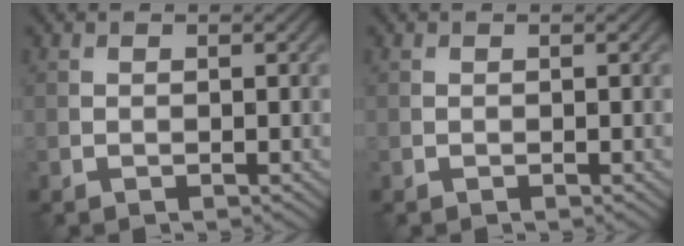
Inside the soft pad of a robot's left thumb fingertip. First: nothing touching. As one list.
[{"total": 0.0}]